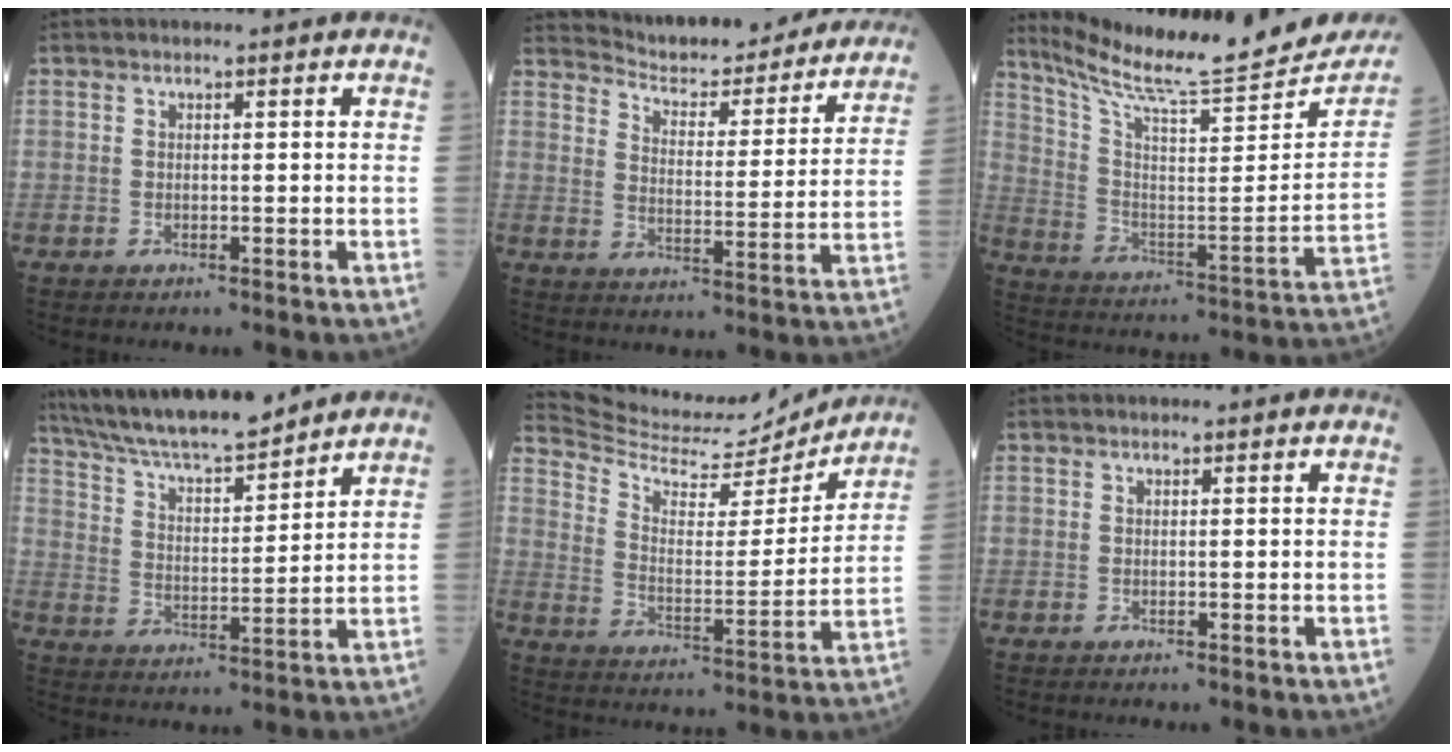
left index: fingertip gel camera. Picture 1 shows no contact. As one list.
[{"total": 21.1, "force": [20.0, 3.7, 5.6], "torque": [-0.068, -0.042, 0.253]}, {"total": 23.3, "force": [21.4, 1.7, 9.1], "torque": [-0.151, -0.072, 0.305]}, {"total": 16.2, "force": [14.5, 2.0, 6.8], "torque": [-0.128, 0.014, 0.249]}, {"total": 17.1, "force": [16.7, 2.2, 3.1], "torque": [-0.066, -0.025, 0.251]}, {"total": 0.0}]